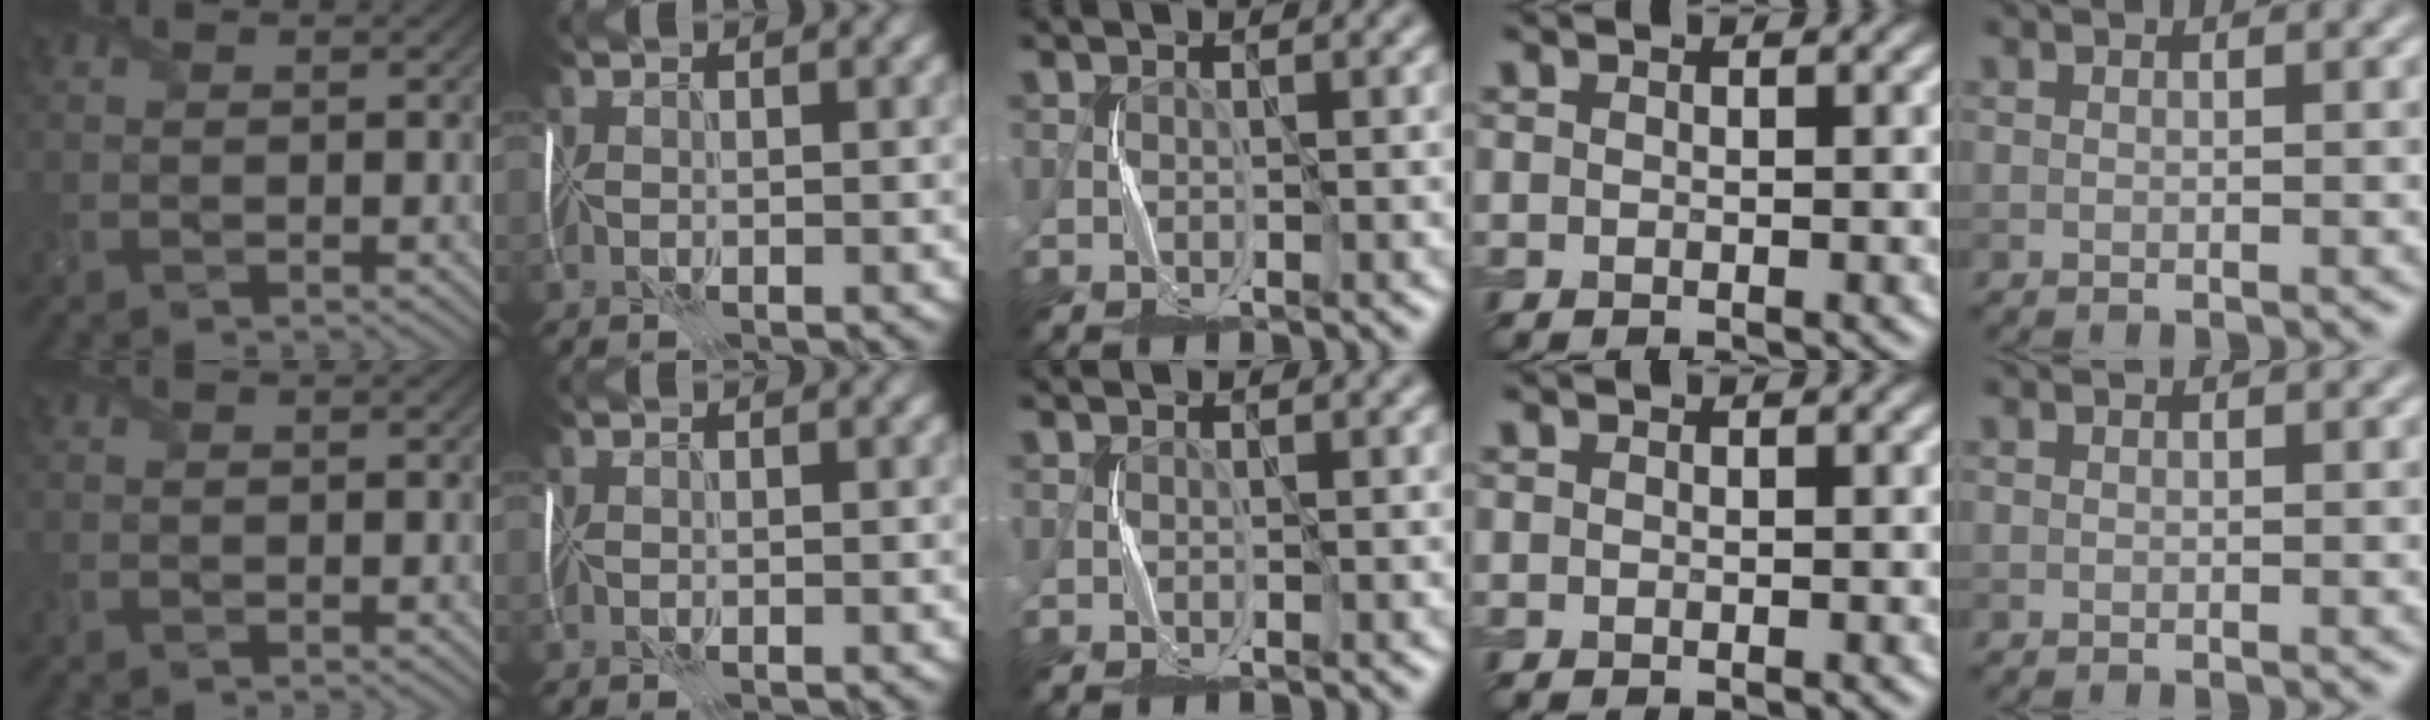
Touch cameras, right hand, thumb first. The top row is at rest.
{}